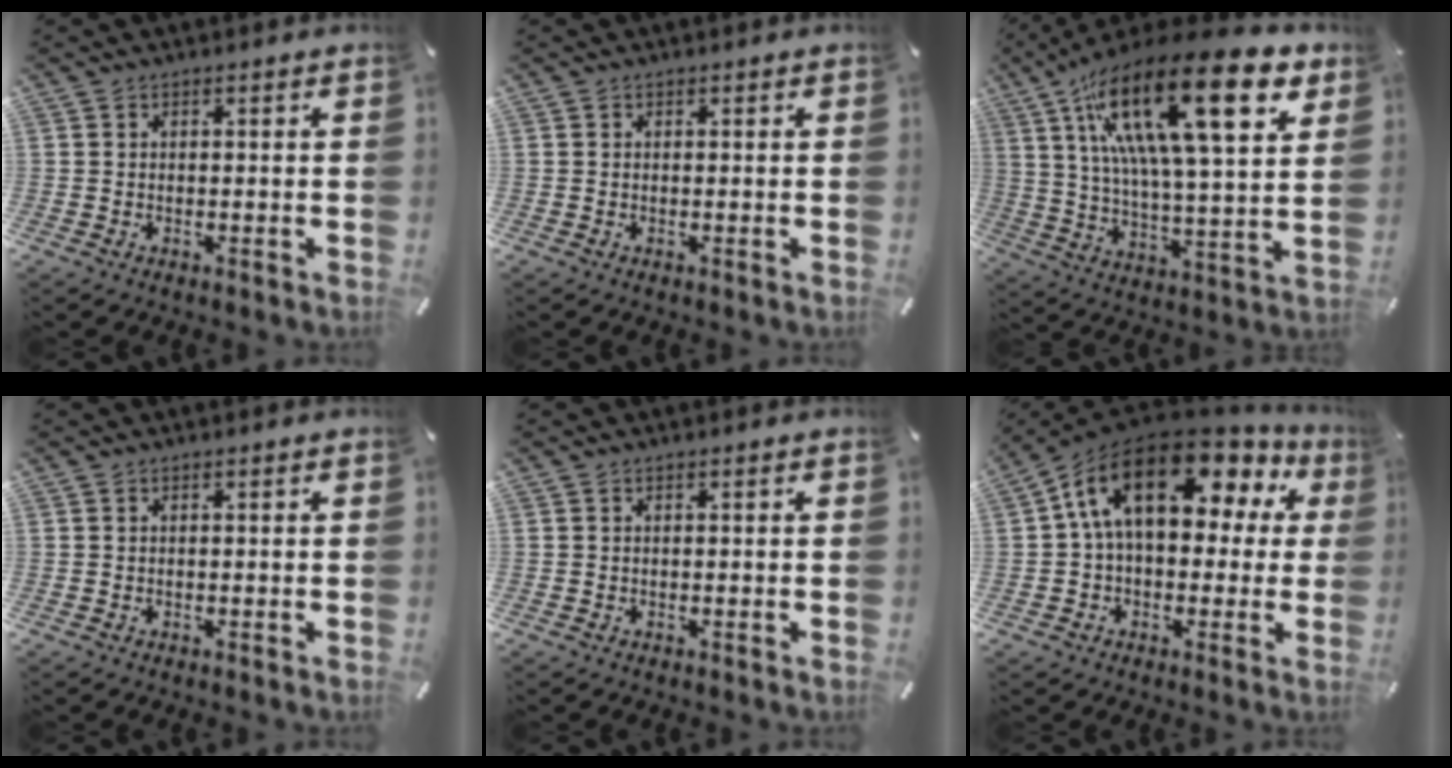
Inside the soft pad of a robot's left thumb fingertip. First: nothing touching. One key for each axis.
{"total": 0.0}
{"total": 26.6, "fx": 13.3, "fy": 8.5, "fz": 21.3, "tx": -0.402, "ty": -0.065, "tz": 0.208}
{"total": 0.0}
{"total": 0.0}
{"total": 17.9, "fx": 6.6, "fy": 10.1, "fz": 13.2, "tx": -0.236, "ty": -0.024, "tz": 0.110}